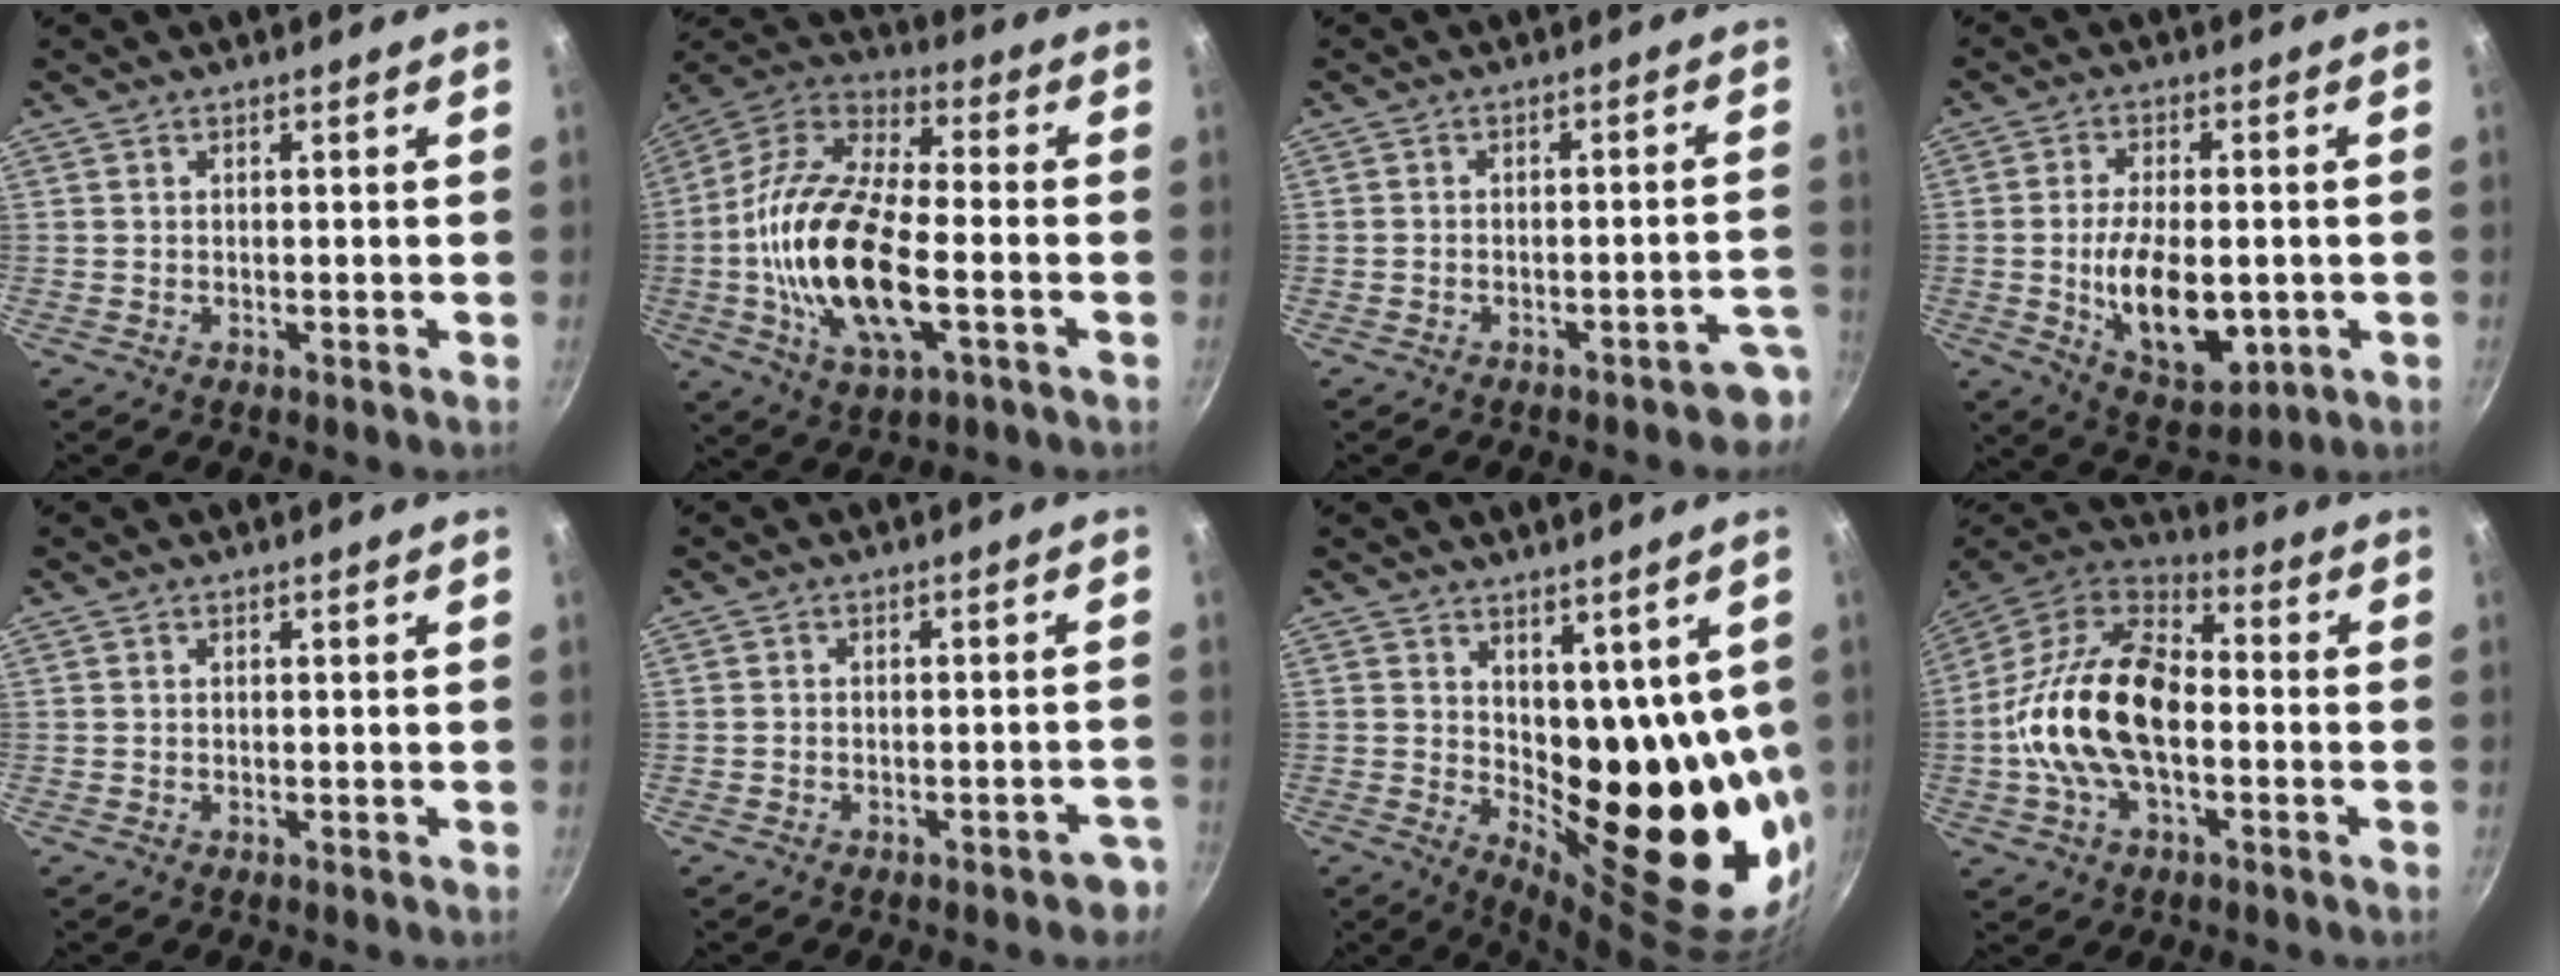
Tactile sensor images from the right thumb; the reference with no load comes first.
{"total": 21.8, "force": [-3.9, 9.7, 19.1], "torque": [-0.369, 0.025, -0.088]}
{"total": 5.3, "force": [-3.6, 2.0, 3.3], "torque": [-0.008, 0.052, -0.031]}
{"total": 14.5, "force": [-2.0, 7.7, 12.1], "torque": [-0.188, -0.005, -0.020]}
{"total": 0.0}
{"total": 3.9, "force": [-2.7, 1.7, 2.3], "torque": [-0.011, 0.039, -0.017]}
{"total": 18.7, "force": [3.5, 9.9, 15.5], "torque": [-0.150, -0.061, 0.071]}
{"total": 20.3, "force": [-2.2, 11.9, 16.3], "torque": [-0.285, 0.040, -0.055]}